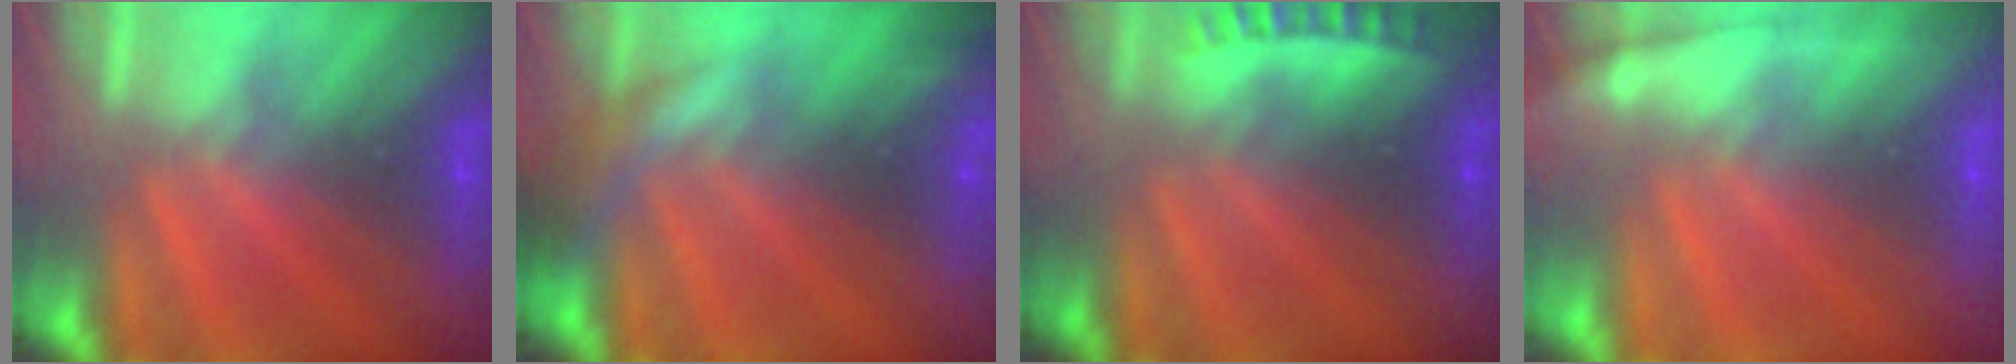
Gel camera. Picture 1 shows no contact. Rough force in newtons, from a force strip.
{"total": 7.8}
{"total": 2.4}
{"total": 1.4}